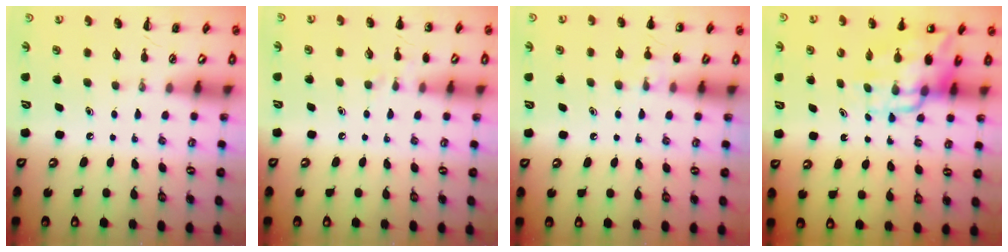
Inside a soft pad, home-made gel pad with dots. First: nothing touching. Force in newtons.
{"total": 5.6, "press": 5.4, "slide": 1.6}
{"total": 6.6, "press": 6.4, "slide": 1.7}
{"total": 12.1, "press": 11.7, "slide": 3.1}